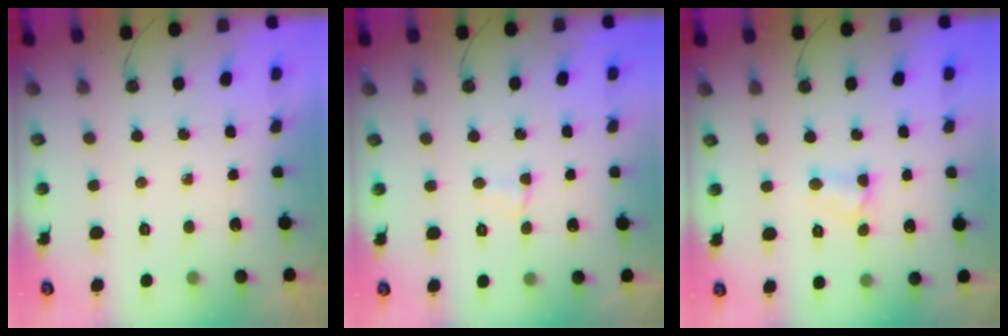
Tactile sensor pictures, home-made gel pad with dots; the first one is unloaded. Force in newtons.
{"total": 2.8, "press": 2.7, "slide": 0.5}
{"total": 4.0, "press": 4.0, "slide": 0.5}